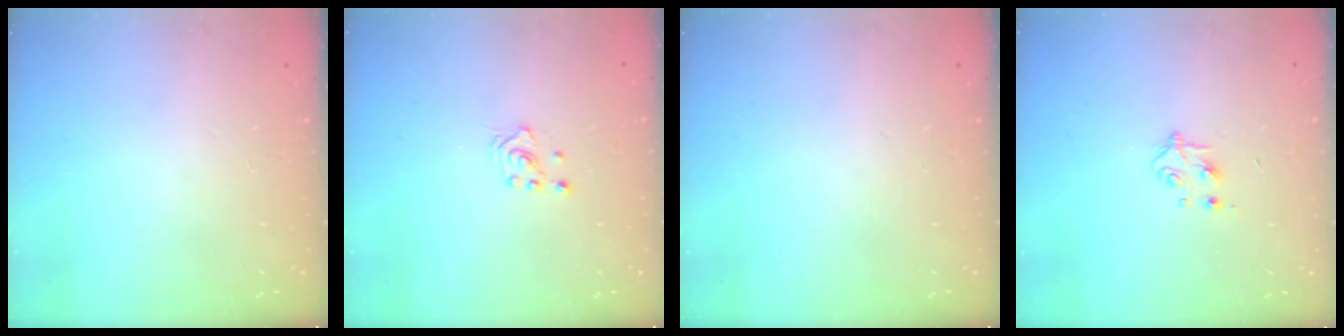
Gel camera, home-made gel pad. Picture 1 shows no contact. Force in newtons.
{"total": 2.0, "press": 2.0, "slide": 0.2}
{"total": 0.0}
{"total": 5.0, "press": 4.9, "slide": 0.7}